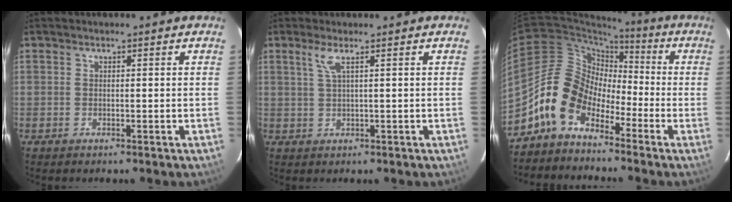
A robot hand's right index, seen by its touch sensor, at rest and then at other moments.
{"total": 2.3, "force": [1.1, -0.4, 2.0], "torque": [-0.040, -0.001, 0.025]}
{"total": 11.2, "force": [-6.3, 7.6, 5.4], "torque": [-0.103, 0.029, -0.129]}